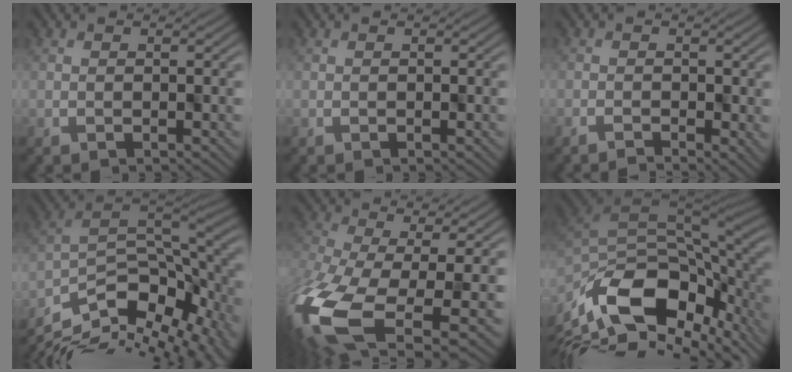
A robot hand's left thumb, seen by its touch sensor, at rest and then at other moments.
{"total": 0.0}
{"total": 0.7, "force": [-0.7, -0.2, -0.2], "torque": [0.003, -0.001, -0.017]}
{"total": 12.0, "force": [-6.5, 5.3, 8.5], "torque": [-0.188, -0.023, -0.101]}
{"total": 13.1, "force": [-3.7, 5.8, 11.1], "torque": [-0.301, -0.054, -0.035]}
{"total": 13.5, "force": [-3.7, 7.5, 10.6], "torque": [-0.233, -0.042, -0.049]}